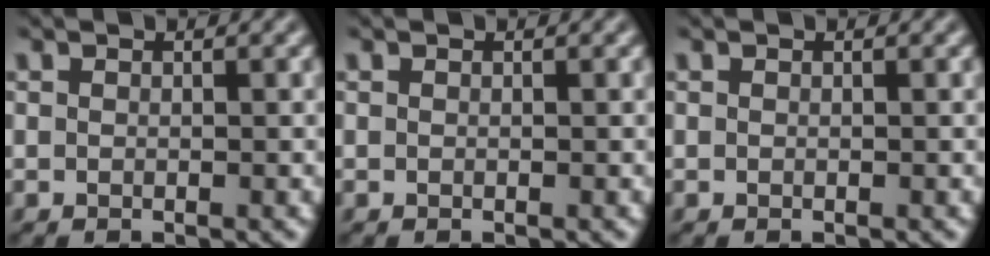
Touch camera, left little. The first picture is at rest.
{"total": 0.0}
{"total": 0.0}